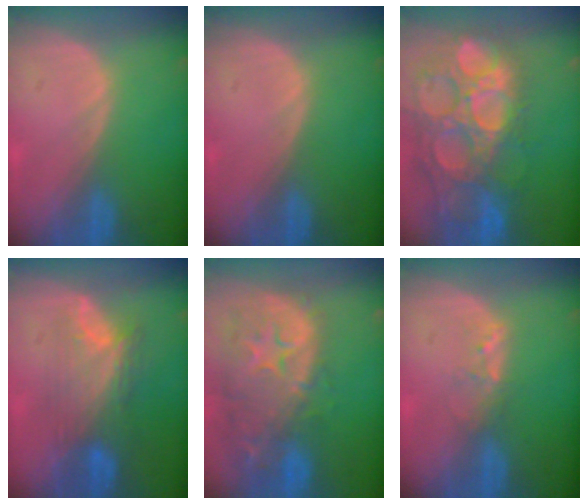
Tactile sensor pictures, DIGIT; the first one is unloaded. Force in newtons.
{"total": 0.0}
{"total": 15.8, "press": 13.1, "slide": 9.0}
{"total": 7.6, "press": 7.3, "slide": 2.3}
{"total": 14.0, "press": 11.3, "slide": 8.2}
{"total": 2.0, "press": 1.9, "slide": 0.4}